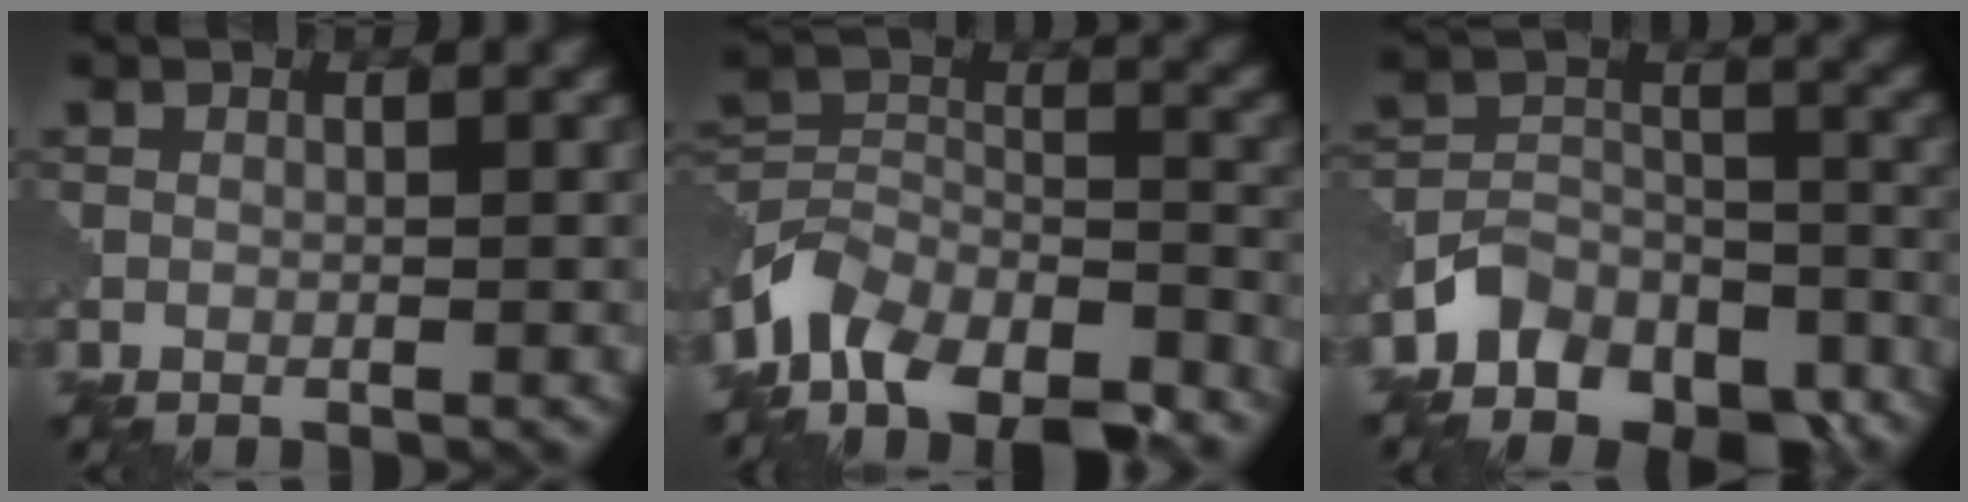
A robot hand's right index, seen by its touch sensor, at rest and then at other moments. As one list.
[{"total": 10.3, "force": [-7.8, 5.2, 4.2], "torque": [-0.084, 0.002, -0.137]}, {"total": 6.9, "force": [-5.2, 3.9, 2.4], "torque": [-0.033, -0.009, -0.101]}]